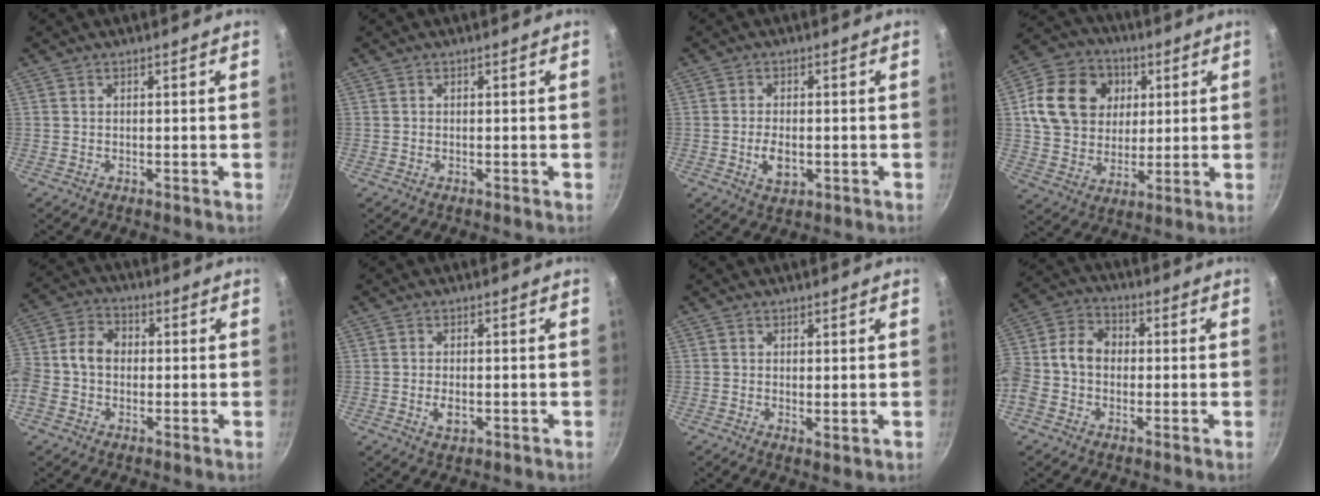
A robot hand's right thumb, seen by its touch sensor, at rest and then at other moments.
{"total": 0.0}
{"total": 4.9, "force": [-1.0, 2.8, 3.8], "torque": [-0.069, 0.002, -0.014]}
{"total": 17.4, "force": [4.3, 14.2, 9.1], "torque": [-0.146, 0.004, 0.073]}
{"total": 10.1, "force": [-0.3, 7.9, 6.3], "torque": [-0.104, 0.029, -0.029]}
{"total": 3.1, "force": [-0.7, 1.8, 2.4], "torque": [-0.047, 0.000, -0.011]}
{"total": 1.7, "force": [0.5, 0.7, 1.4], "torque": [-0.023, -0.010, 0.005]}
{"total": 11.4, "force": [-0.7, 8.8, 7.1], "torque": [-0.116, 0.037, -0.035]}